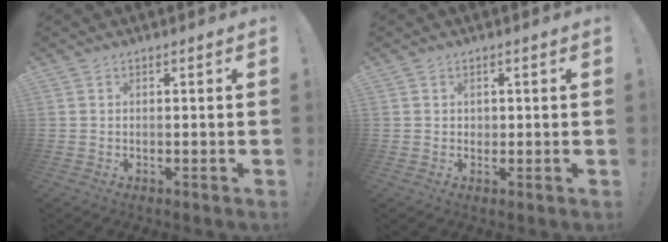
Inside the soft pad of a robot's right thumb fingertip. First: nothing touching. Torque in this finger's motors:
{"motor_torque": [-0.10, -0.06, 0.08, -0.05, 0.00]}